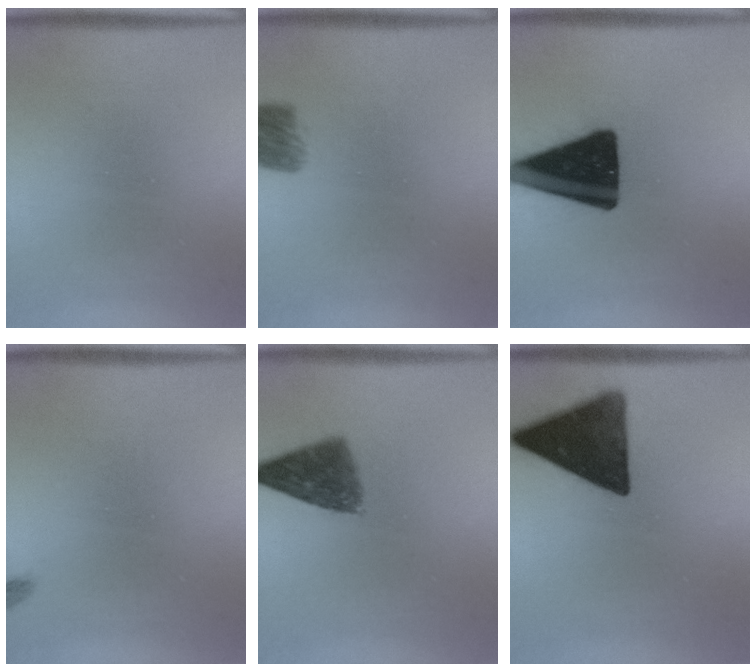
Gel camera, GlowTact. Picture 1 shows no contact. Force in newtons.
{"total": 3.9}
{"total": 19.0}
{"total": 1.1}
{"total": 7.4}
{"total": 14.0}